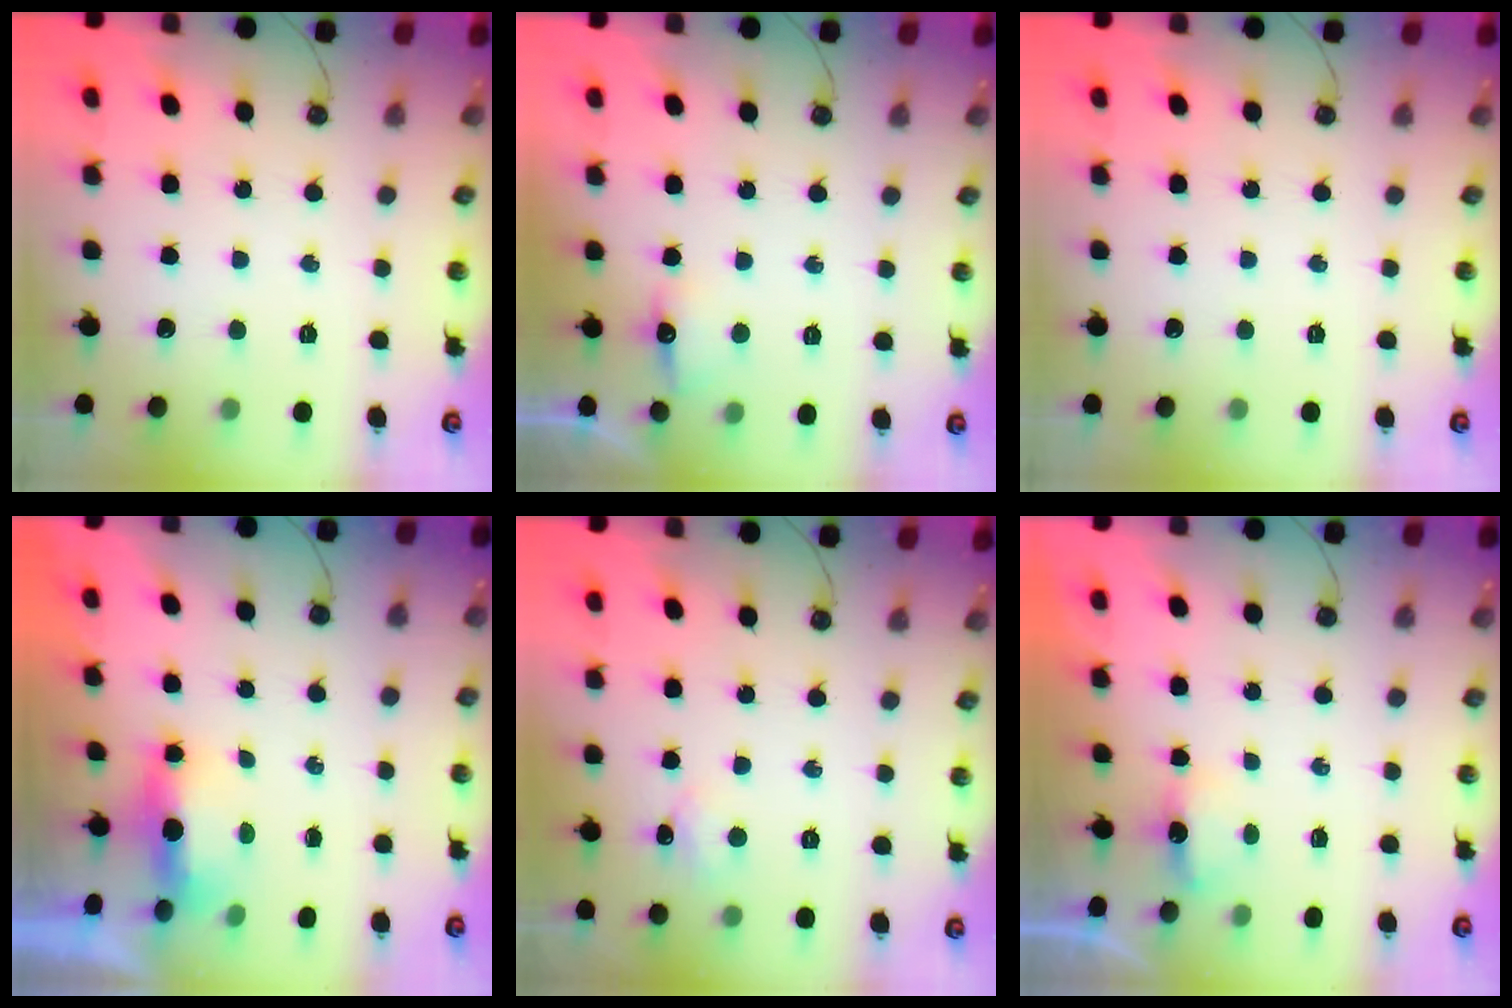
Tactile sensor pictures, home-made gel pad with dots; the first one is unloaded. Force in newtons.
{"total": 6.6, "press": 6.5, "slide": 0.9}
{"total": 0.0}
{"total": 5.0, "press": 4.9, "slide": 1.2}
{"total": 6.9, "press": 6.8, "slide": 1.0}
{"total": 3.1, "press": 3.0, "slide": 0.5}